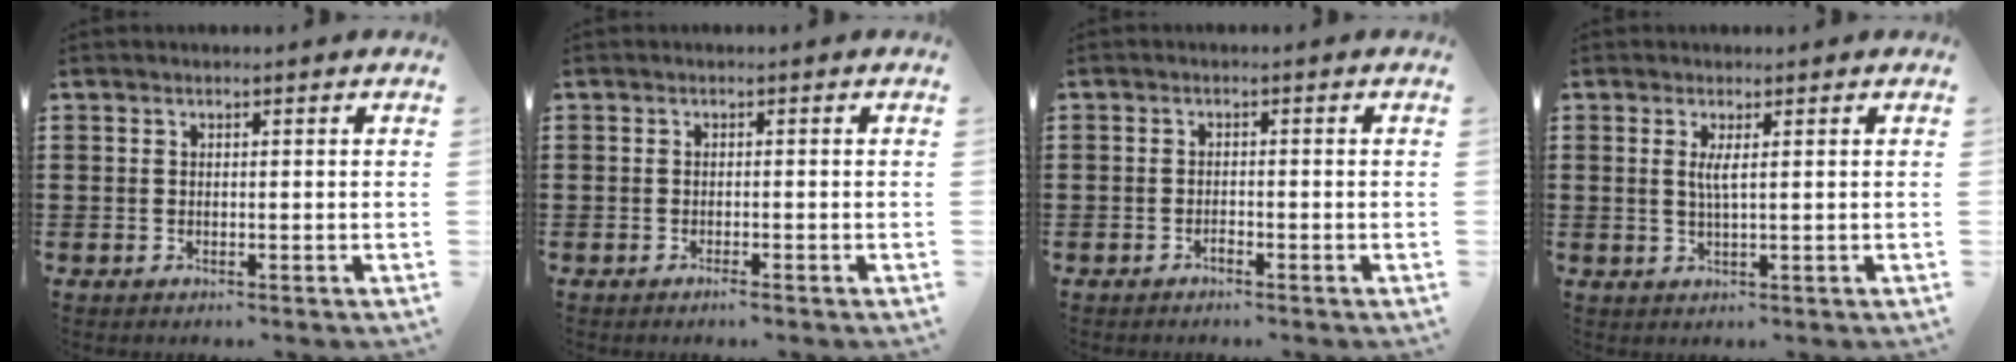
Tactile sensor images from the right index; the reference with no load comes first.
{"total": 0.9, "force": [-0.8, -0.1, 0.4], "torque": [-0.009, -0.004, -0.014]}
{"total": 0.9, "force": [-0.9, 0.2, 0.3], "torque": [-0.009, -0.001, -0.017]}
{"total": 2.2, "force": [0.5, 0.1, 2.1], "torque": [-0.044, -0.003, 0.007]}